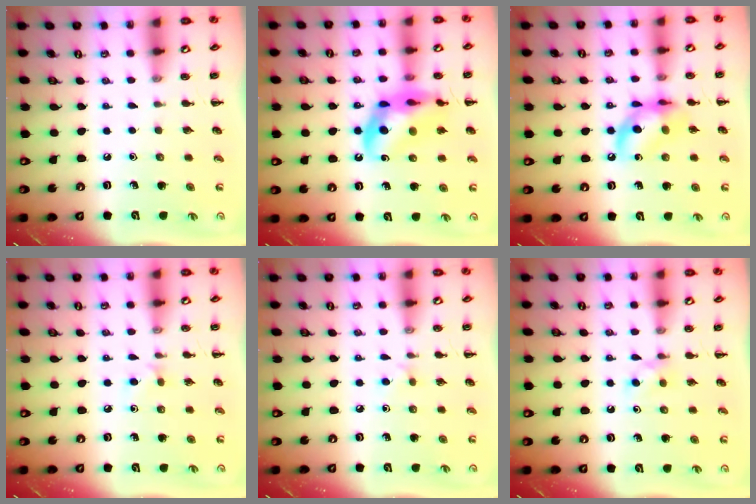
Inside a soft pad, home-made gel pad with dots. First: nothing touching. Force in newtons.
{"total": 15.7, "press": 15.3, "slide": 3.4}
{"total": 12.7, "press": 12.4, "slide": 2.8}
{"total": 4.8, "press": 4.4, "slide": 1.7}
{"total": 3.9, "press": 3.5, "slide": 1.6}
{"total": 3.5, "press": 3.4, "slide": 1.1}